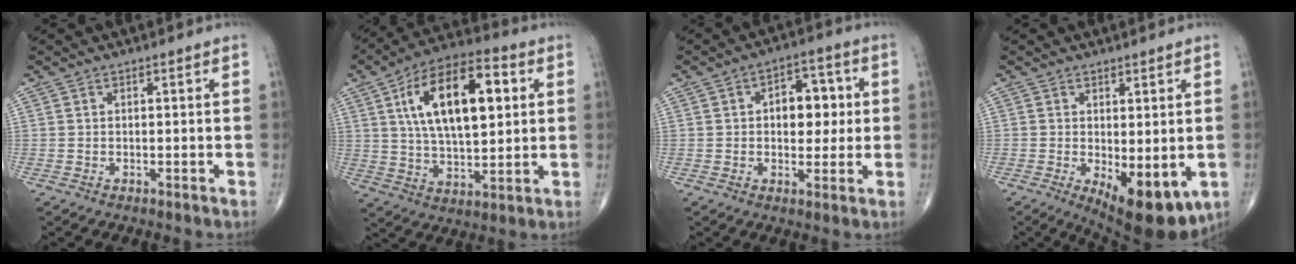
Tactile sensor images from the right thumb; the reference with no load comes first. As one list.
[{"total": 19.9, "force": [5.2, 9.2, 16.8], "torque": [-0.267, 0.005, 0.085]}, {"total": 8.8, "force": [1.1, 5.6, 6.8], "torque": [-0.056, 0.010, 0.016]}, {"total": 11.1, "force": [-3.0, 4.7, 9.6], "torque": [-0.121, -0.022, -0.029]}]